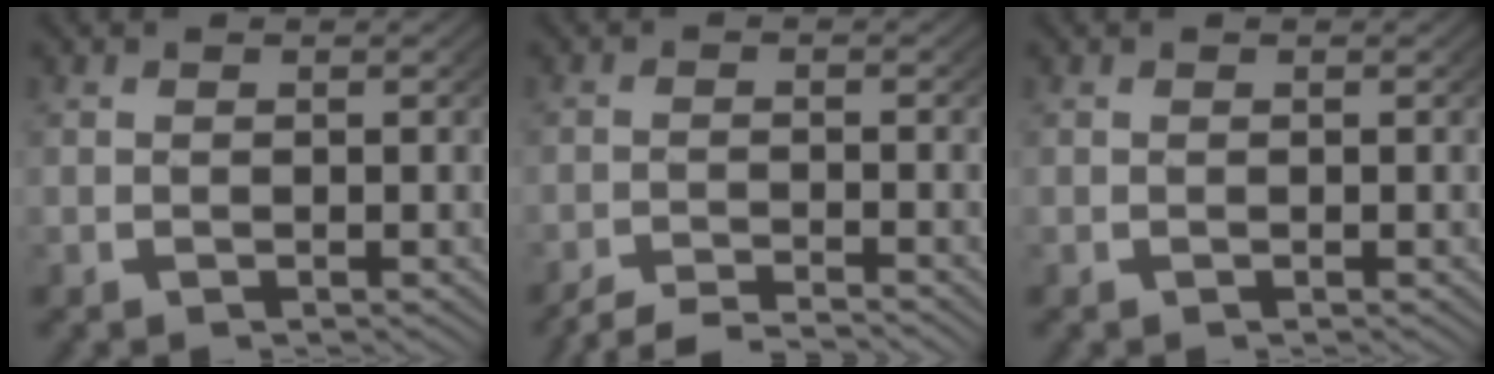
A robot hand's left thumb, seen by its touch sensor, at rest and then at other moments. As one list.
[{"total": 3.6, "force": [-3.3, 0.8, 1.1], "torque": [-0.019, -0.009, -0.058]}, {"total": 0.0}]